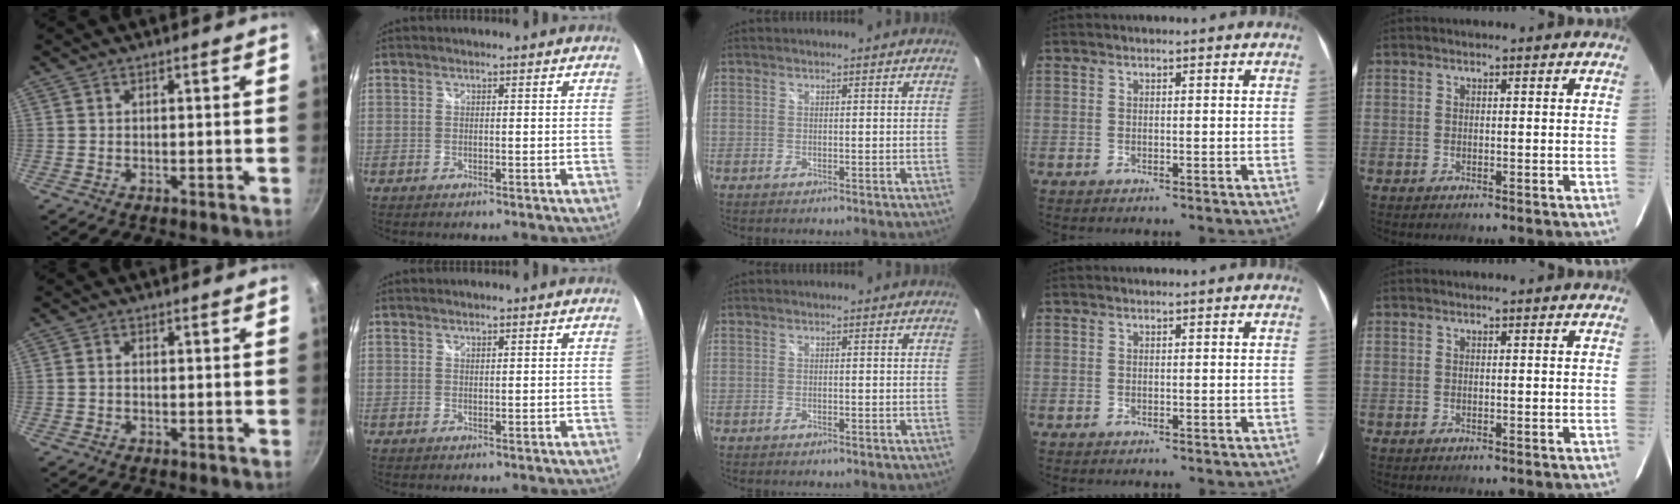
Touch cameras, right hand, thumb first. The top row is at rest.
{"thumb": {"total": 1.1, "force": [-0.1, 0.8, 0.7], "torque": [-0.014, 0.005, -0.003]}, "index": {"total": 0.5, "force": [0.5, 0.2, 0.2], "torque": [-0.003, 0.000, 0.008]}, "middle": {"total": 0.5, "force": [-0.4, 0.3, 0.2], "torque": [-0.003, -0.002, -0.008]}}